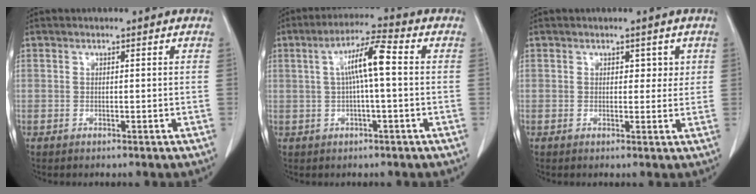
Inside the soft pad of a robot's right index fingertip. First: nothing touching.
{"total": 7.1, "force": [0.8, 0.5, 7.0], "torque": [-0.128, 0.019, 0.011]}
{"total": 2.2, "force": [0.9, 1.5, 1.2], "torque": [-0.005, -0.002, 0.010]}